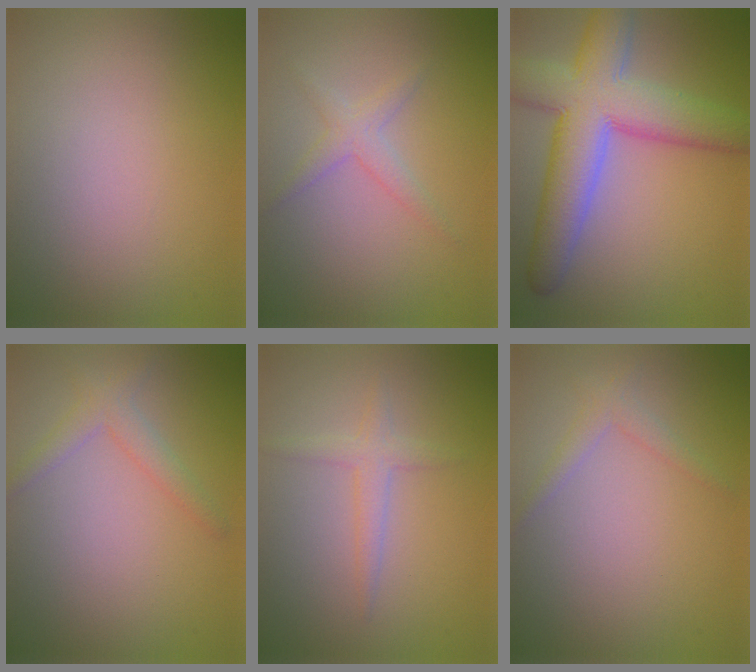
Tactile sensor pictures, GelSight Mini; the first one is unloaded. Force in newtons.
{"total": 1.9, "press": 1.9, "slide": 0.1}
{"total": 10.0, "press": 10.0, "slide": 0.4}
{"total": 2.1, "press": 2.1, "slide": 0.1}
{"total": 1.9, "press": 1.9, "slide": 0.1}
{"total": 1.4, "press": 1.4, "slide": 0.1}